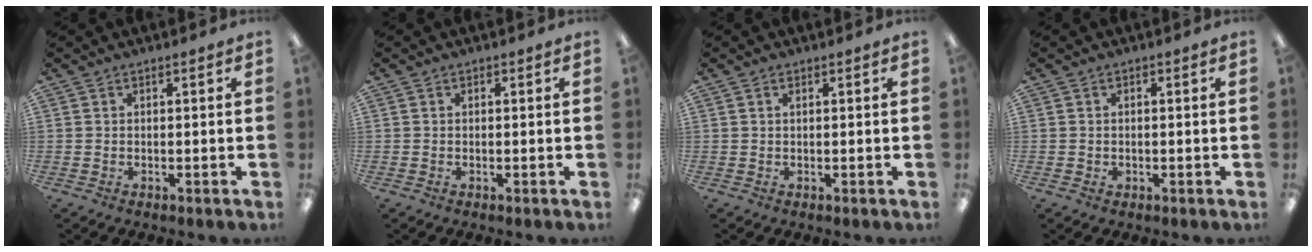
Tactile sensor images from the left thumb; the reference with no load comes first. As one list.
[{"total": 0.0}, {"total": 0.7, "force": [0.4, 0.3, 0.5], "torque": [-0.012, 0.002, 0.006]}, {"total": 0.8, "force": [0.0, 0.8, 0.1], "torque": [-0.001, 0.005, -0.002]}]